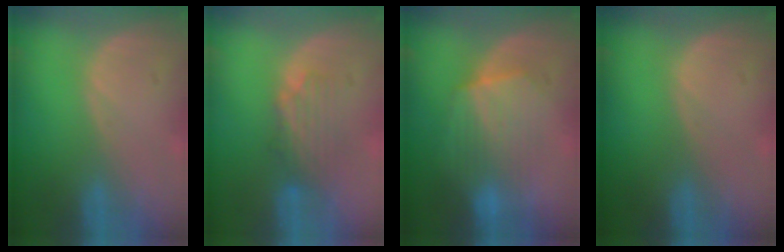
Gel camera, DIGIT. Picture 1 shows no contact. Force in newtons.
{"total": 4.3, "press": 3.8, "slide": 2.1}
{"total": 7.1, "press": 7.0, "slide": 1.2}
{"total": 0.0}